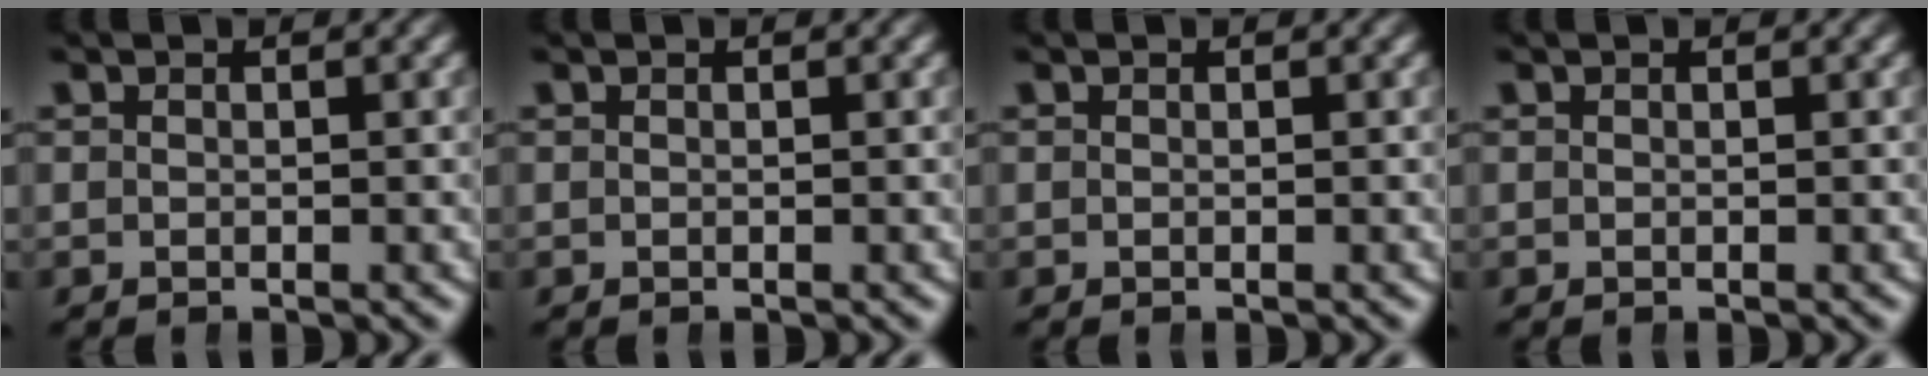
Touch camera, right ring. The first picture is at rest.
{"total": 0.0}
{"total": 0.0}
{"total": 0.0}